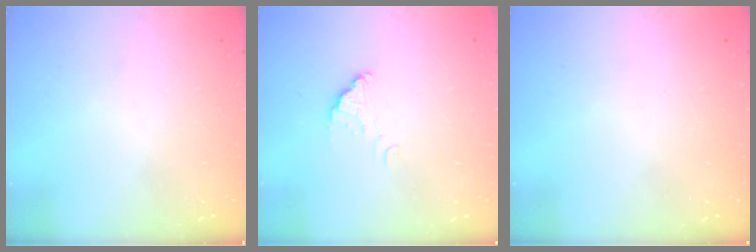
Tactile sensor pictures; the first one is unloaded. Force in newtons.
{"total": 2.2, "press": 2.2, "slide": 0.0}
{"total": 2.3, "press": 2.3, "slide": 0.1}